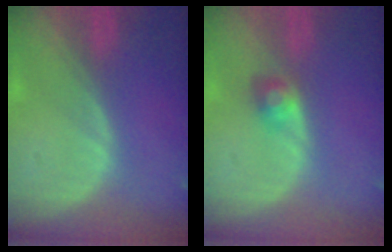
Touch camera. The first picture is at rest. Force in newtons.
{"total": 2.3, "press": 2.3, "slide": 0.2}